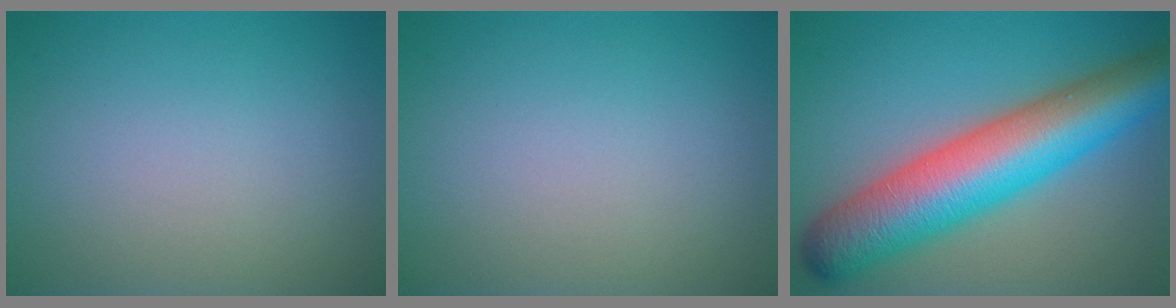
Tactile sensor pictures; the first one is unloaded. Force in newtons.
{"total": 0.0}
{"total": 11.9, "press": 11.9, "slide": 0.2}